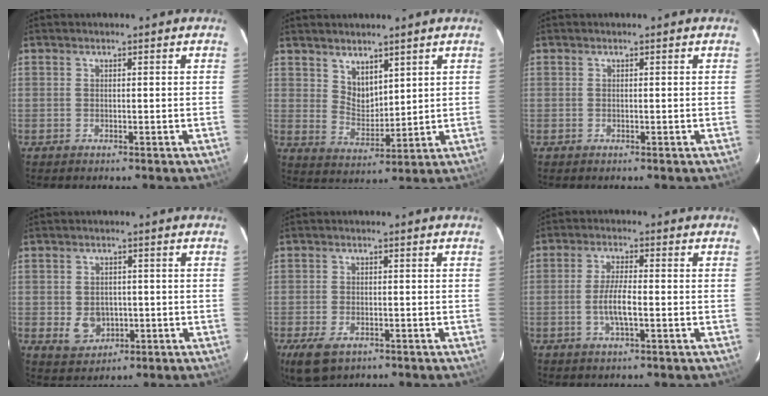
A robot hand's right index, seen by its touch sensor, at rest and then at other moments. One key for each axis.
{"total": 5.9, "fx": 4.2, "fy": 3.3, "fz": 2.5, "tx": -0.034, "ty": -0.001, "tz": 0.085}
{"total": 0.0}
{"total": 5.4, "fx": -1.0, "fy": 4.6, "fz": 2.7, "tx": -0.058, "ty": 0.000, "tz": -0.001}
{"total": 6.6, "fx": -3.7, "fy": 3.6, "fz": 4.1, "tx": -0.097, "ty": -0.020, "tz": -0.066}
{"total": 5.3, "fx": -1.4, "fy": 1.0, "fz": 5.0, "tx": -0.098, "ty": -0.003, "tz": -0.028}